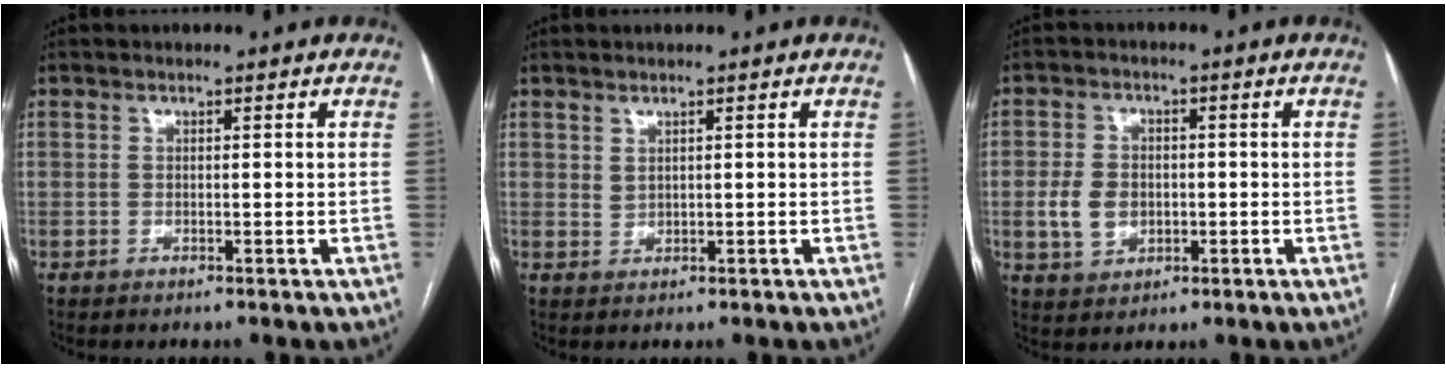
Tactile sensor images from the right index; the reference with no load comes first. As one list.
[{"total": 0.8, "force": [0.6, 0.4, 0.4], "torque": [-0.005, -0.002, 0.013]}, {"total": 6.0, "force": [-0.7, 4.6, 3.8], "torque": [-0.079, 0.010, -0.004]}]